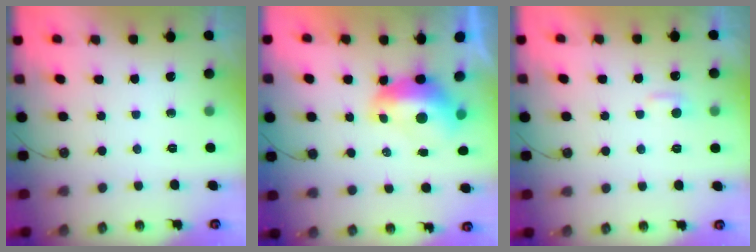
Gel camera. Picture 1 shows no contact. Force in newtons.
{"total": 2.4, "press": 2.3, "slide": 0.8}
{"total": 2.4, "press": 2.3, "slide": 0.5}